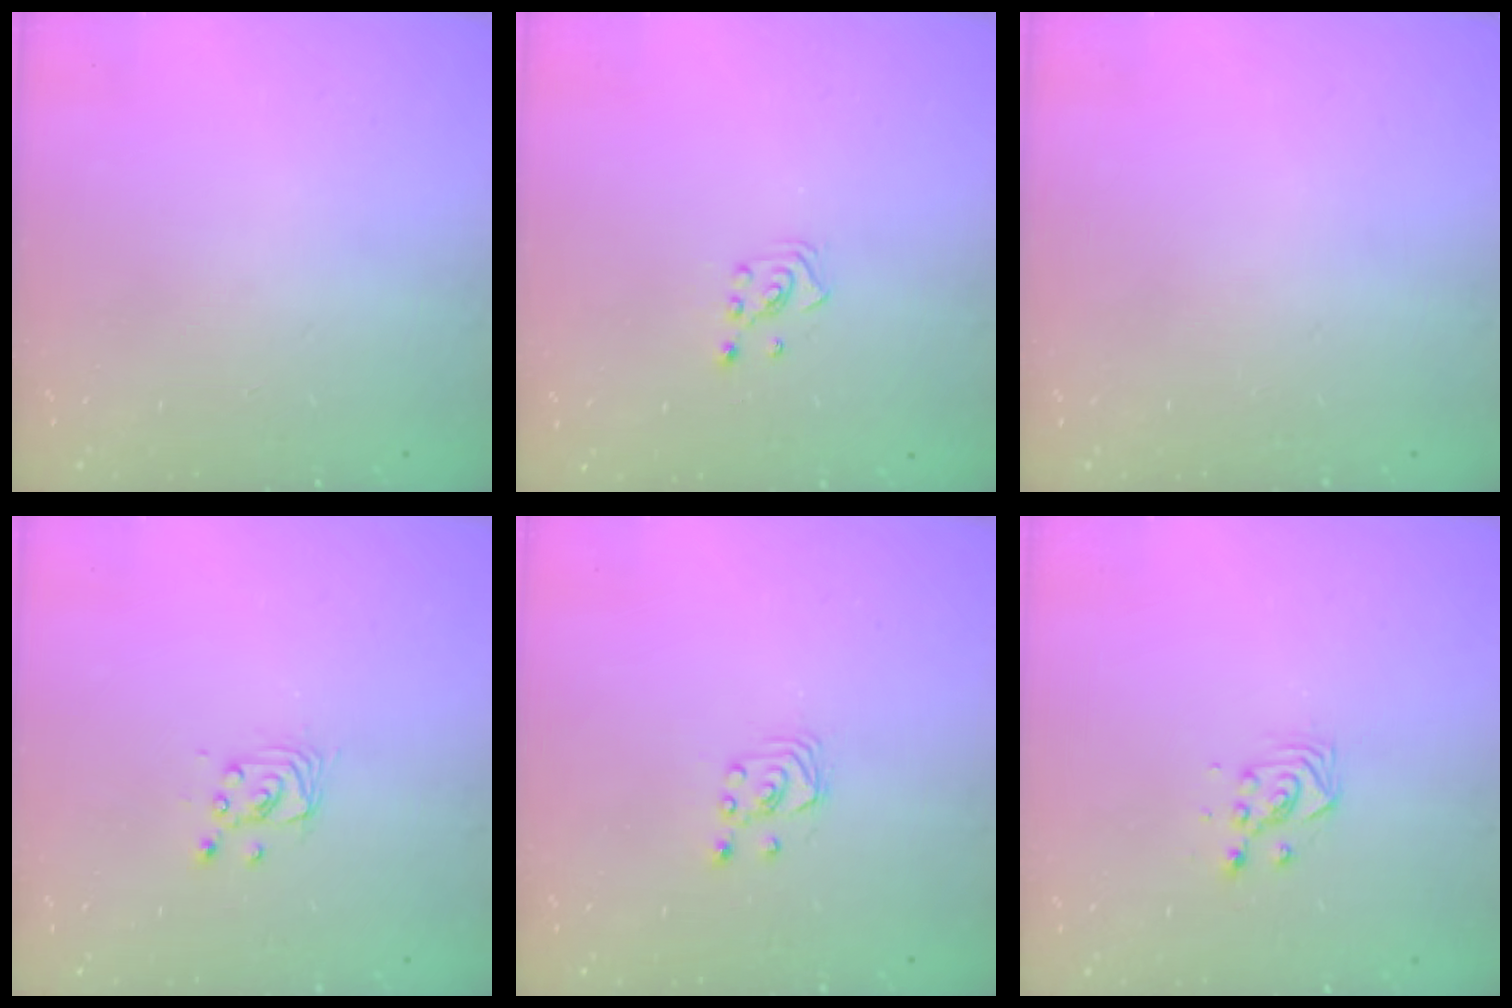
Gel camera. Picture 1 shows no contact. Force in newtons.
{"total": 2.1, "press": 2.1, "slide": 0.3}
{"total": 0.0}
{"total": 2.8, "press": 2.8, "slide": 0.2}
{"total": 1.8, "press": 1.8, "slide": 0.2}
{"total": 3.7, "press": 3.7, "slide": 0.2}